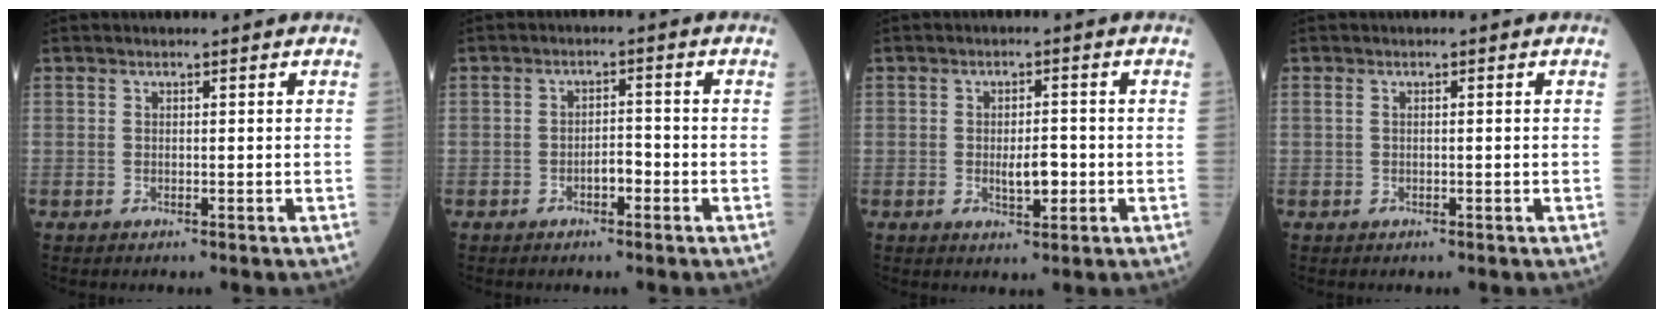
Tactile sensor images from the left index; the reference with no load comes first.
{"total": 2.4, "force": [-1.4, 0.8, 1.7], "torque": [-0.021, 0.002, -0.027]}
{"total": 3.6, "force": [-0.9, 1.2, 3.2], "torque": [-0.054, -0.003, -0.013]}
{"total": 0.6, "force": [-0.1, 0.1, 0.6], "torque": [-0.018, 0.005, 0.000]}